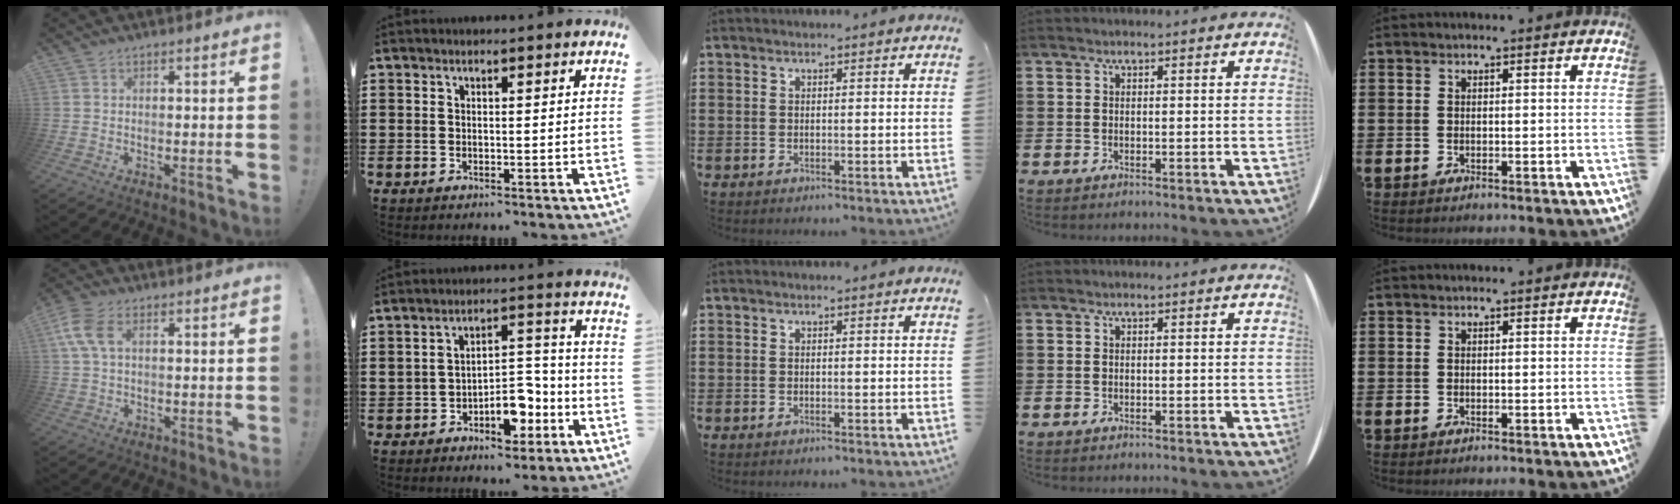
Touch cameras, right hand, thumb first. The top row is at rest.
{"thumb": {"total": 7.9, "force": [2.1, 4.5, 6.1], "torque": [-0.134, 0.008, 0.041]}, "index": {"total": 7.8, "force": [-3.9, 4.4, 5.2], "torque": [-0.074, 0.020, -0.066]}}